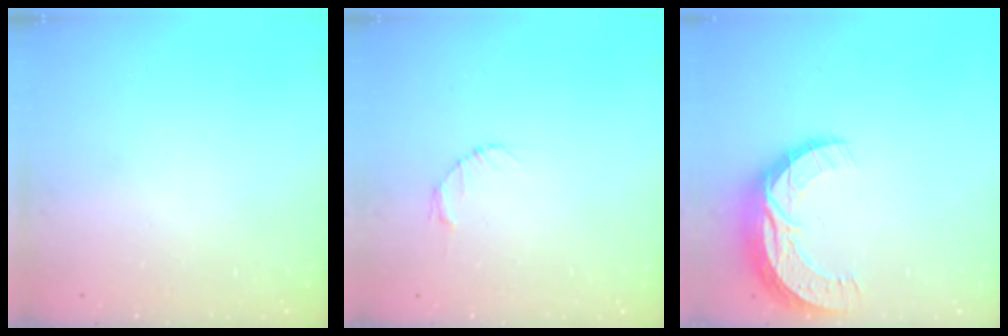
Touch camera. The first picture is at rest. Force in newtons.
{"total": 2.7, "press": 2.7, "slide": 0.4}
{"total": 12.5, "press": 12.5, "slide": 0.7}